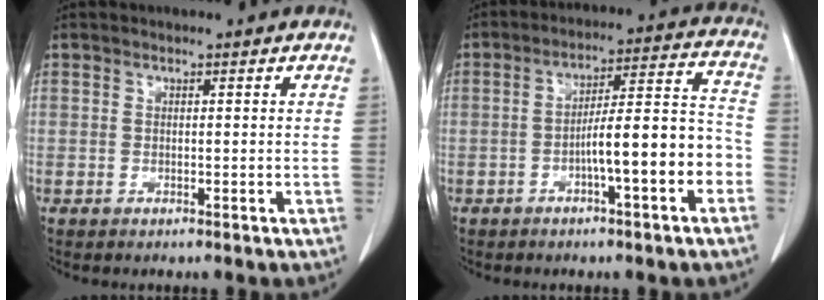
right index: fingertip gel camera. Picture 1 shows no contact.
{"total": 11.2, "force": [-3.9, 1.2, 10.4], "torque": [-0.158, 0.029, -0.058]}